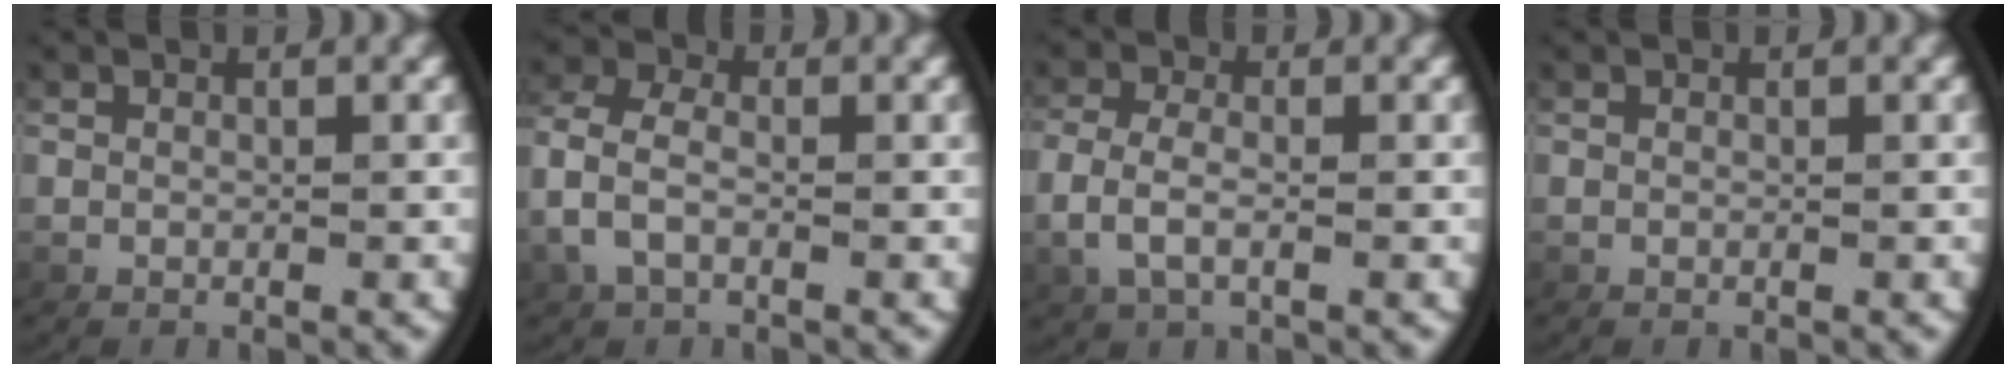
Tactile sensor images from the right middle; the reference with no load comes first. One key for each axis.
{"total": 2.9, "fx": -0.4, "fy": 2.0, "fz": 2.0, "tx": -0.062, "ty": 0.000, "tz": -0.008}
{"total": 2.8, "fx": -0.5, "fy": 1.5, "fz": 2.3, "tx": -0.065, "ty": -0.004, "tz": -0.004}
{"total": 0.0}